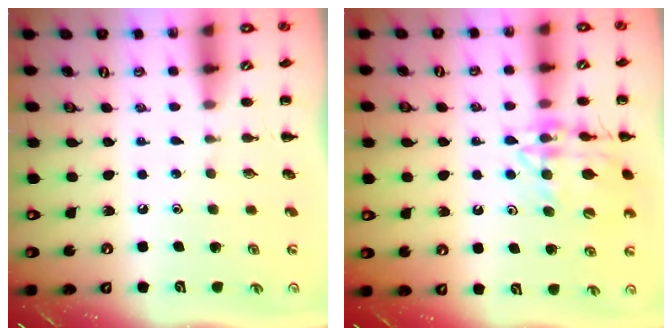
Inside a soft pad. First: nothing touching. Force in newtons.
{"total": 15.5, "press": 15.4, "slide": 1.8}